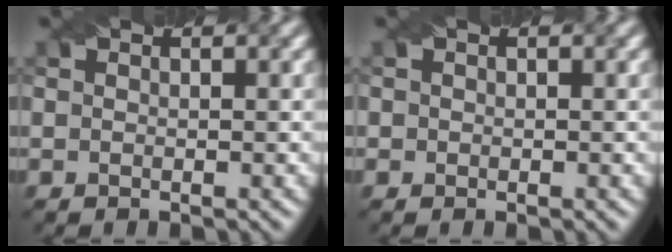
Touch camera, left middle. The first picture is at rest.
{"total": 0.6, "force": [0.0, 0.5, 0.1], "torque": [0.003, -0.002, -0.003]}